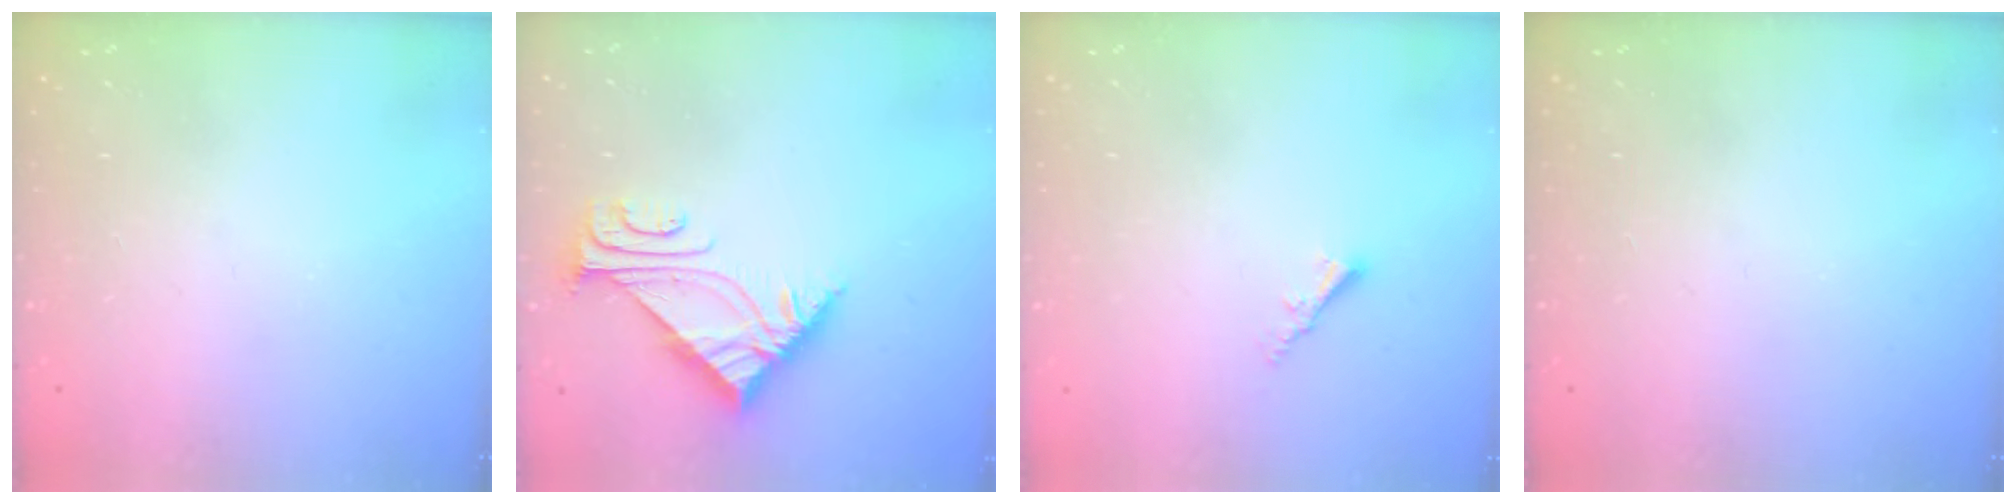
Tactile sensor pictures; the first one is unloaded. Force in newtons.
{"total": 4.9, "press": 4.8, "slide": 0.8}
{"total": 2.2, "press": 2.2, "slide": 0.4}
{"total": 0.0}